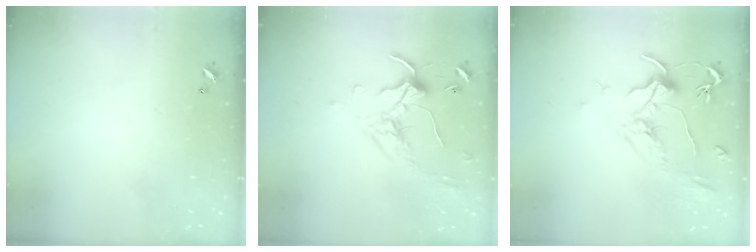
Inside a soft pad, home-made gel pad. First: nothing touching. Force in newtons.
{"total": 0.0}
{"total": 1.9, "press": 1.7, "slide": 0.9}